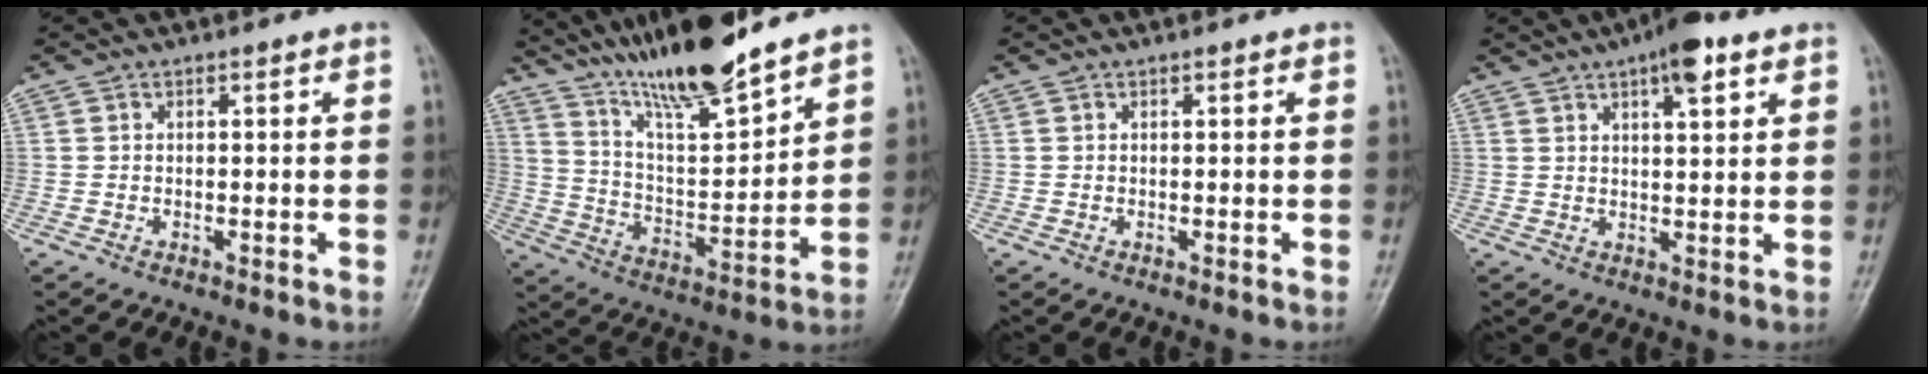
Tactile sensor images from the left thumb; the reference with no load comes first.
{"total": 16.4, "force": [13.6, 2.0, 9.0], "torque": [-0.140, -0.071, 0.251]}
{"total": 0.0}
{"total": 7.7, "force": [4.3, 2.4, 5.9], "torque": [-0.078, -0.010, 0.061]}